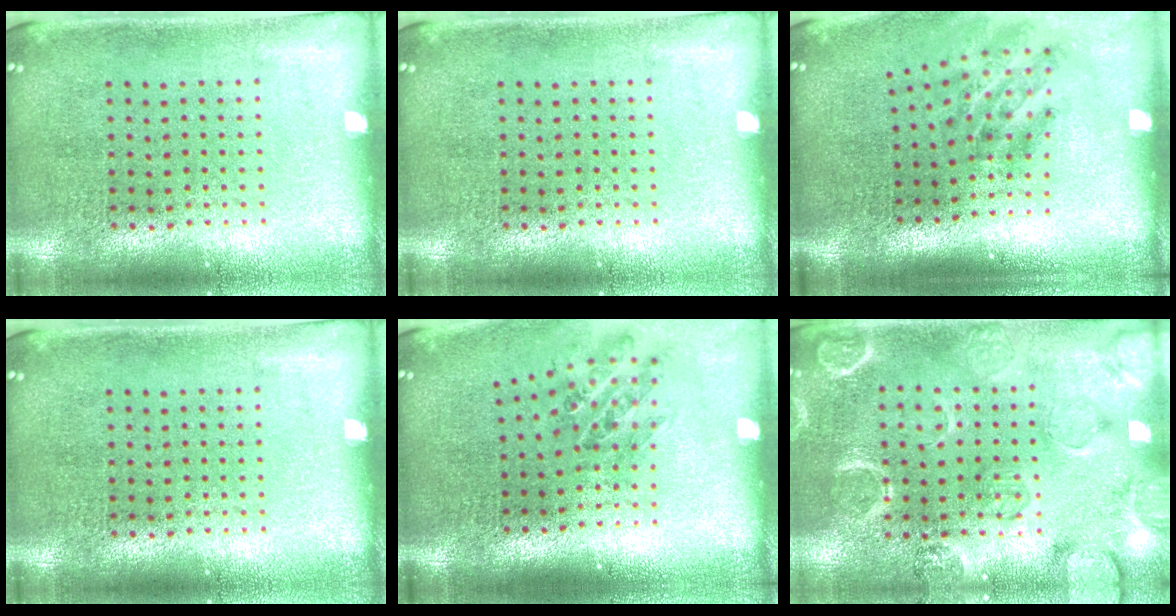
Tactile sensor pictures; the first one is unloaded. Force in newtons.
{"total": 0.0}
{"total": 1.9, "press": 1.2, "slide": 1.5}
{"total": 0.0}
{"total": 1.1, "press": 1.0, "slide": 0.4}
{"total": 2.4, "press": 2.3, "slide": 0.8}